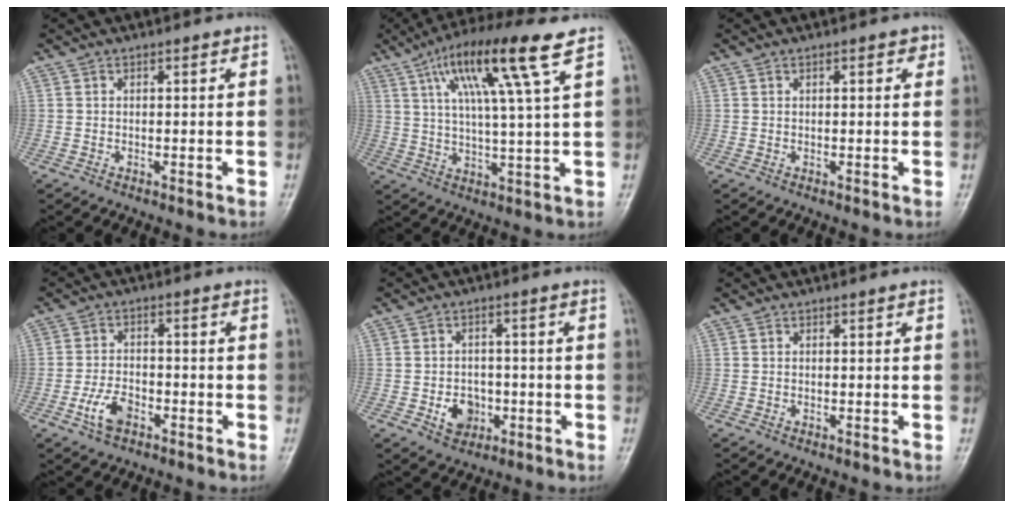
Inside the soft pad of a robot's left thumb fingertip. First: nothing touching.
{"total": 14.5, "force": [6.8, 0.6, 12.8], "torque": [-0.234, -0.008, 0.117]}
{"total": 1.7, "force": [0.7, 0.7, 1.4], "torque": [-0.016, 0.002, 0.007]}
{"total": 5.6, "force": [-2.8, 3.2, 3.7], "torque": [-0.070, 0.016, -0.052]}
{"total": 5.7, "force": [-1.8, 4.5, 2.9], "torque": [-0.021, 0.013, -0.023]}
{"total": 0.0}